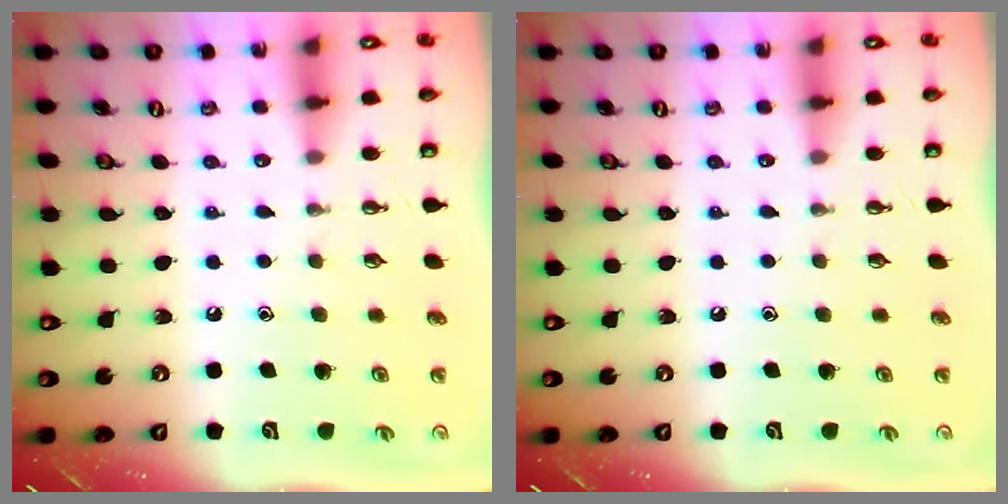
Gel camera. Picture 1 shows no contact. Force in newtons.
{"total": 0.0}